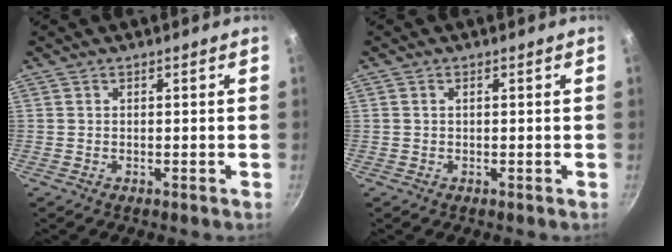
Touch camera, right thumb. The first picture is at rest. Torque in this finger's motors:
{"motor_torque": [-0.15, -0.41, -0.04, 0.04, -0.02]}